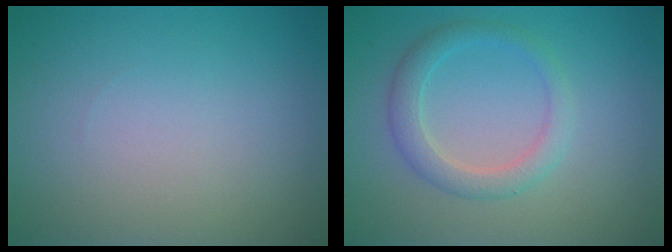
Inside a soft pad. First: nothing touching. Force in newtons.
{"total": 2.6, "press": 2.6, "slide": 0.2}